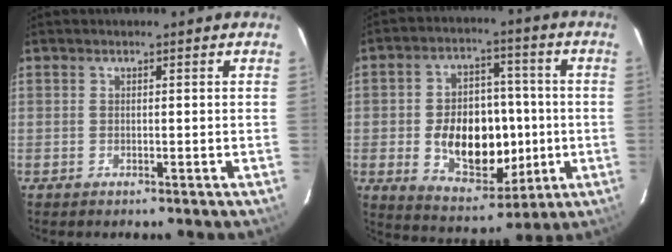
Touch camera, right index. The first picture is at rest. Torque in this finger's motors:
{"motor_torque": [0.97, -0.69, 0.51, 0.15]}